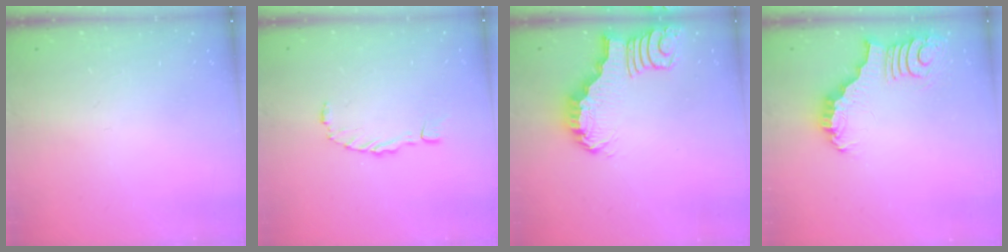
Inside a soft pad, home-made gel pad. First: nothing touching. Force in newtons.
{"total": 1.5, "press": 1.5, "slide": 0.2}
{"total": 2.8, "press": 2.7, "slide": 0.4}
{"total": 3.3, "press": 3.3, "slide": 0.6}